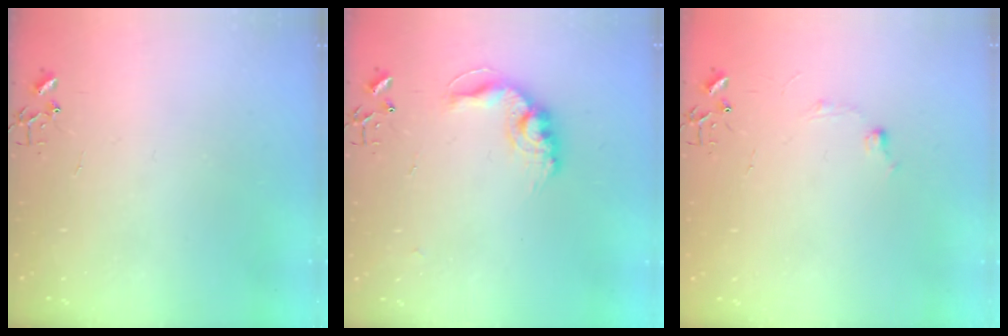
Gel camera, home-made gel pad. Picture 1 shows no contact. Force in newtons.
{"total": 13.8, "press": 13.8, "slide": 1.0}
{"total": 5.8, "press": 5.7, "slide": 0.7}